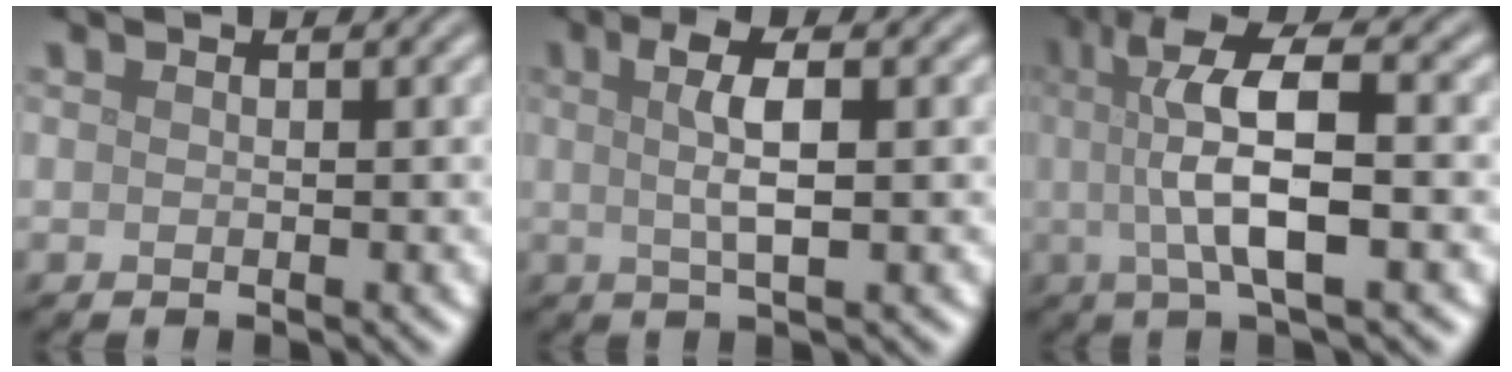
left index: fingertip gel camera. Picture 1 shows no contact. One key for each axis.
{"total": 3.7, "fx": 0.6, "fy": 0.8, "fz": 3.5, "tx": -0.065, "ty": 0.001, "tz": 0.009}
{"total": 8.7, "fx": 0.5, "fy": 2.6, "fz": 8.3, "tx": -0.137, "ty": 0.013, "tz": 0.004}